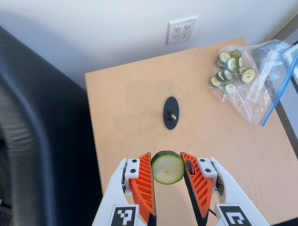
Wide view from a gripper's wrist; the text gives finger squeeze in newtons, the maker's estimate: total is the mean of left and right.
{"total": 8.6, "left": 8.3, "right": 8.9}